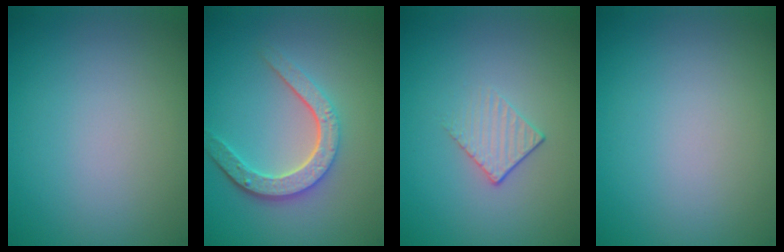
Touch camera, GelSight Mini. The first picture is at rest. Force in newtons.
{"total": 4.6, "press": 3.5, "slide": 3.0}
{"total": 1.5, "press": 0.9, "slide": 1.2}
{"total": 0.0}